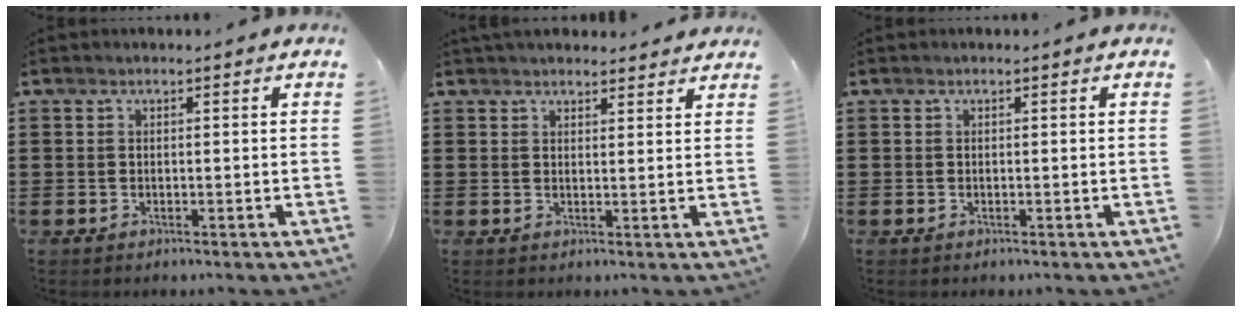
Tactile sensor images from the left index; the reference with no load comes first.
{"total": 2.4, "force": [2.3, 0.7, 0.1], "torque": [-0.008, -0.002, 0.045]}
{"total": 0.0}